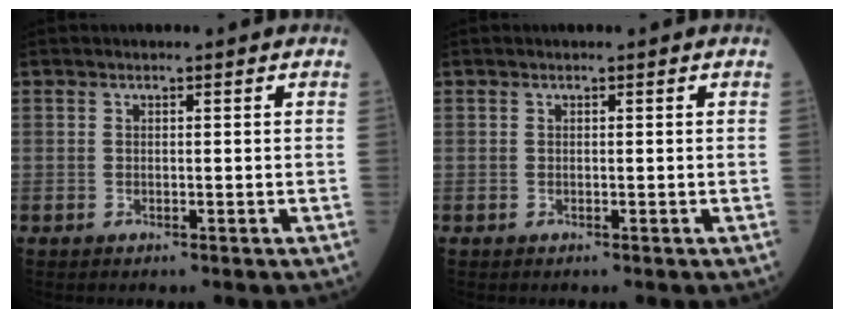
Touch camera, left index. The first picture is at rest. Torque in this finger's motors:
{"motor_torque": [0.01, 0.01, 0.00, 0.00]}